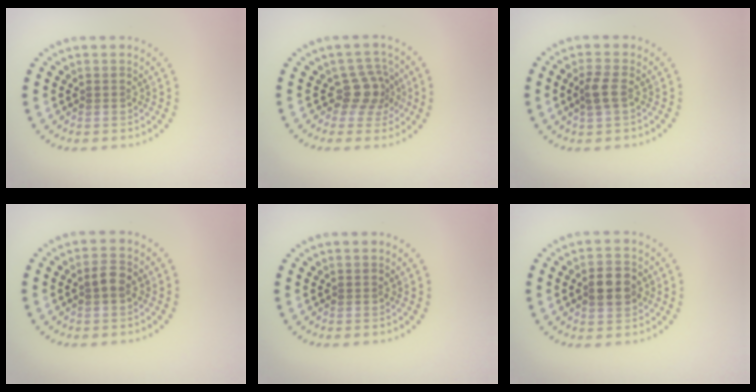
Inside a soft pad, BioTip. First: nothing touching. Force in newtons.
{"total": 2.8, "press": 2.0, "slide": 2.0}
{"total": 1.7, "press": 1.6, "slide": 0.6}
{"total": 1.8, "press": 1.8, "slide": 0.1}
{"total": 0.0}
{"total": 3.7, "press": 3.7, "slide": 0.1}